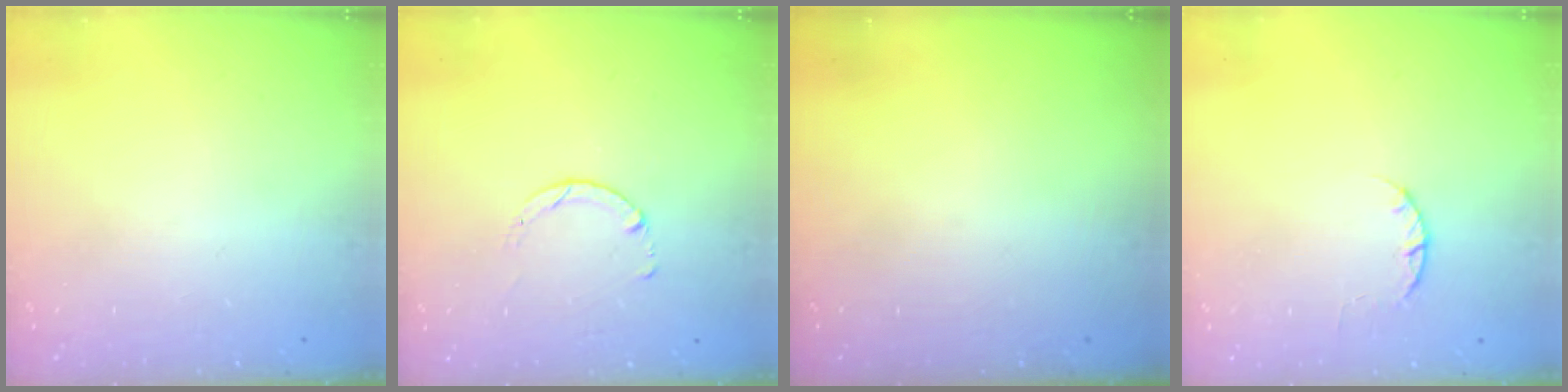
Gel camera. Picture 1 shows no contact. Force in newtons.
{"total": 1.4, "press": 1.4, "slide": 0.2}
{"total": 0.0}
{"total": 2.4, "press": 2.4, "slide": 0.4}